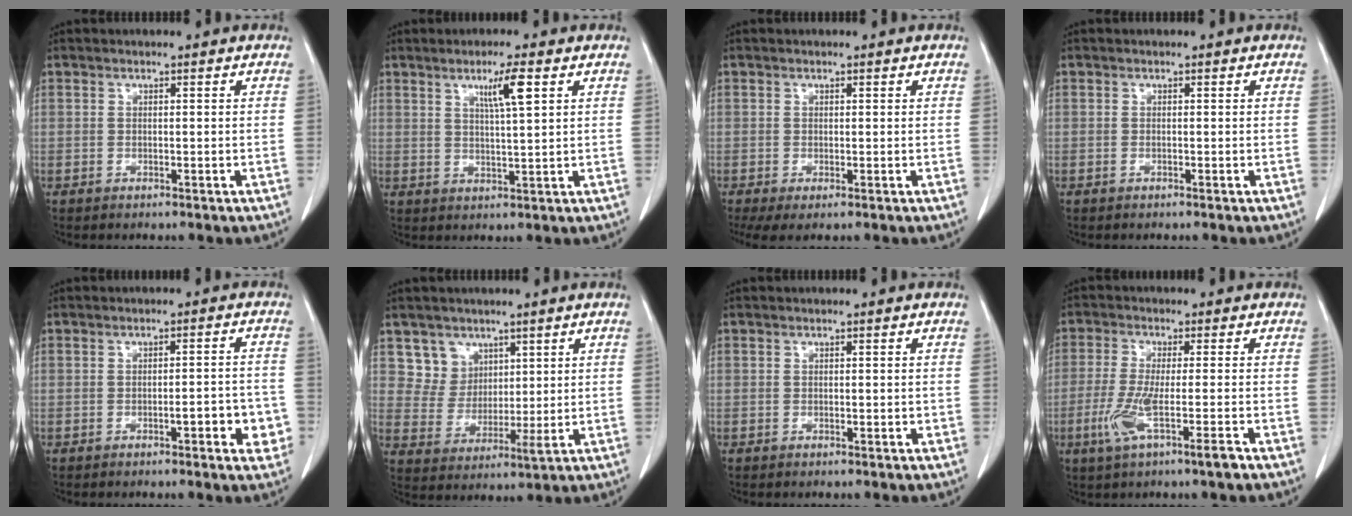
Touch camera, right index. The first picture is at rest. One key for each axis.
{"total": 5.1, "fx": 2.4, "fy": -0.1, "fz": 4.5, "tx": -0.076, "ty": -0.002, "tz": 0.040}
{"total": 2.8, "fx": -1.0, "fy": 1.0, "fz": 2.4, "tx": -0.043, "ty": -0.007, "tz": -0.013}
{"total": 0.0}
{"total": 5.3, "fx": -2.1, "fy": 1.3, "fz": 4.7, "tx": -0.053, "ty": 0.008, "tz": -0.023}
{"total": 5.9, "fx": 3.8, "fy": 4.5, "fz": 0.6, "tx": -0.010, "ty": 0.000, "tz": 0.081}
{"total": 0.6, "fx": -0.1, "fy": 0.2, "fz": 0.6, "tx": -0.007, "ty": 0.001, "tz": 0.000}
{"total": 7.5, "fx": -3.3, "fy": 0.0, "fz": 6.7, "tx": -0.135, "ty": -0.021, "tz": -0.062}